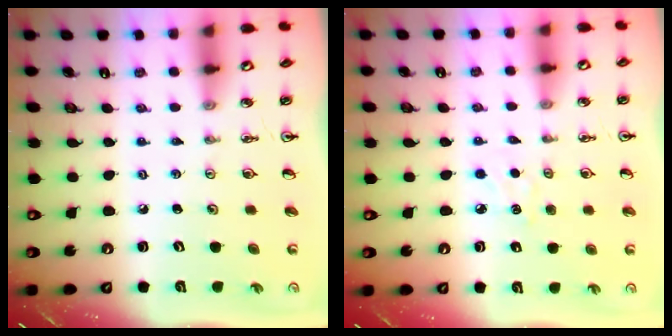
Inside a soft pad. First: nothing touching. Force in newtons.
{"total": 3.6, "press": 3.6, "slide": 0.5}